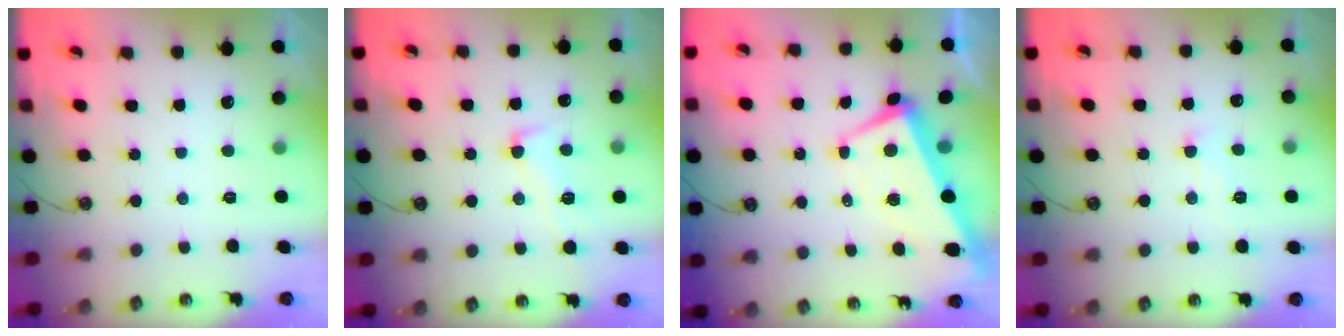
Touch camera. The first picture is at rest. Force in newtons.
{"total": 2.5, "press": 2.3, "slide": 1.1}
{"total": 2.0, "press": 1.6, "slide": 1.2}
{"total": 2.0, "press": 1.9, "slide": 0.6}